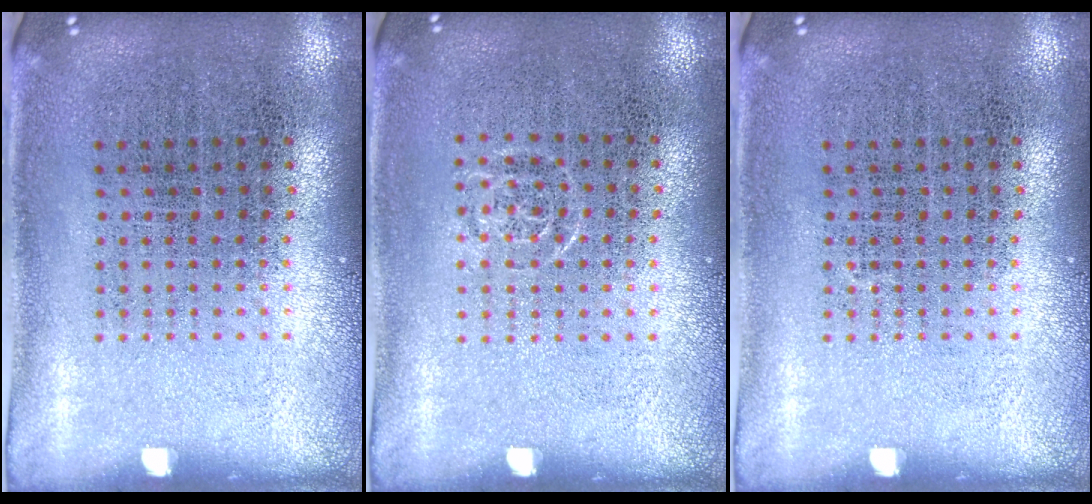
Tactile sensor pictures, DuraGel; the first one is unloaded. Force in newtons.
{"total": 0.5, "press": 0.5, "slide": 0.2}
{"total": 0.0}